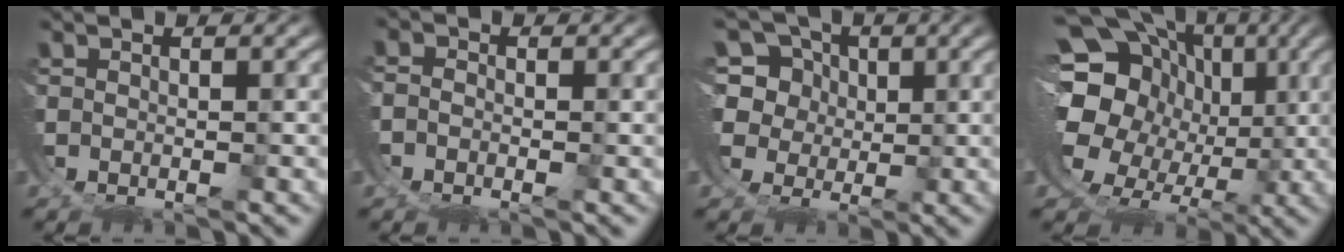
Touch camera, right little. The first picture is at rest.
{"total": 1.1, "force": [-0.6, 0.8, 0.4], "torque": [-0.008, 0.000, -0.016]}
{"total": 10.8, "force": [1.6, 9.8, 4.2], "torque": [-0.115, -0.023, 0.023]}
{"total": 17.0, "force": [1.7, 13.8, 9.7], "torque": [-0.196, -0.028, 0.026]}